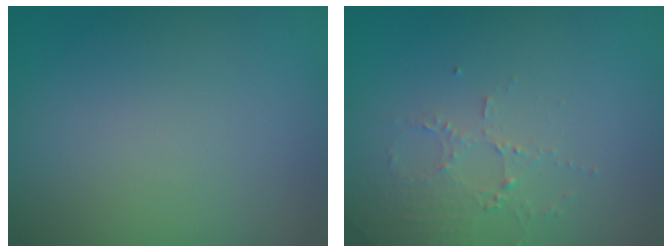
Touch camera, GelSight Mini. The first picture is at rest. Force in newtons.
{"total": 2.1, "press": 2.1, "slide": 0.4}